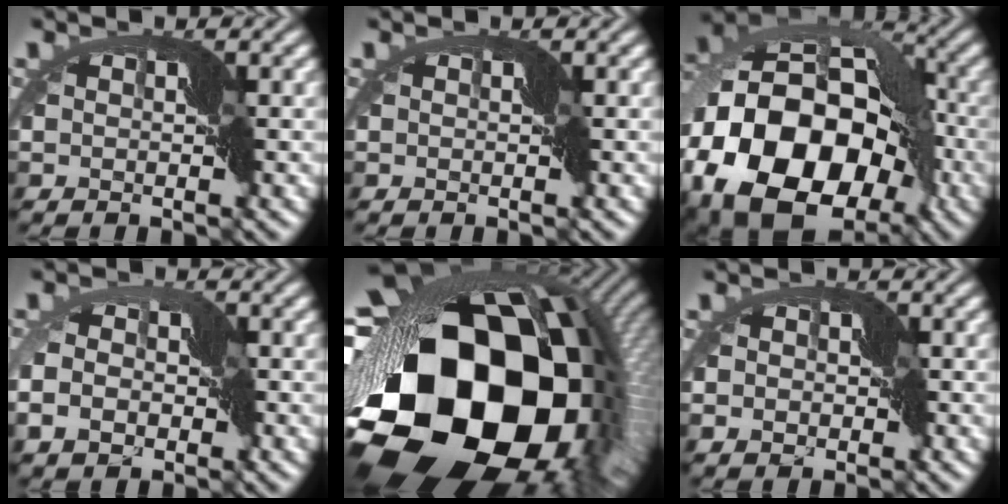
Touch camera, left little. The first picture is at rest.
{"total": 0.0}
{"total": 18.2, "force": [-6.4, 12.9, 11.2], "torque": [-0.237, 0.001, -0.116]}
{"total": 4.5, "force": [-1.5, 3.2, 2.9], "torque": [-0.056, -0.008, -0.030]}
{"total": 21.7, "force": [-4.6, 15.2, 14.9], "torque": [-0.304, -0.084, -0.062]}
{"total": 3.9, "force": [-1.3, 3.1, 1.9], "torque": [-0.019, -0.003, -0.031]}